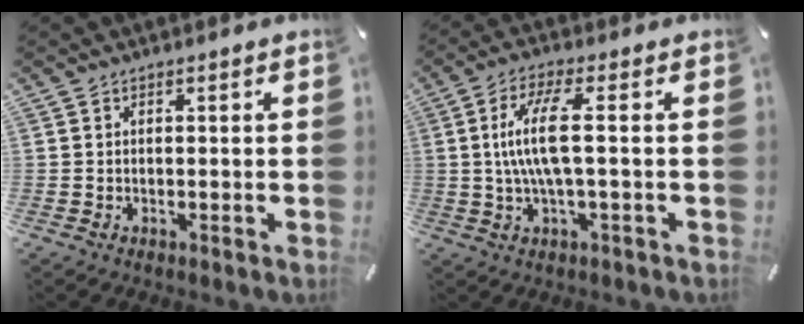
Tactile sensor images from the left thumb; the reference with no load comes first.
{"total": 10.3, "force": [0.4, 2.3, 10.0], "torque": [-0.216, -0.010, -0.004]}